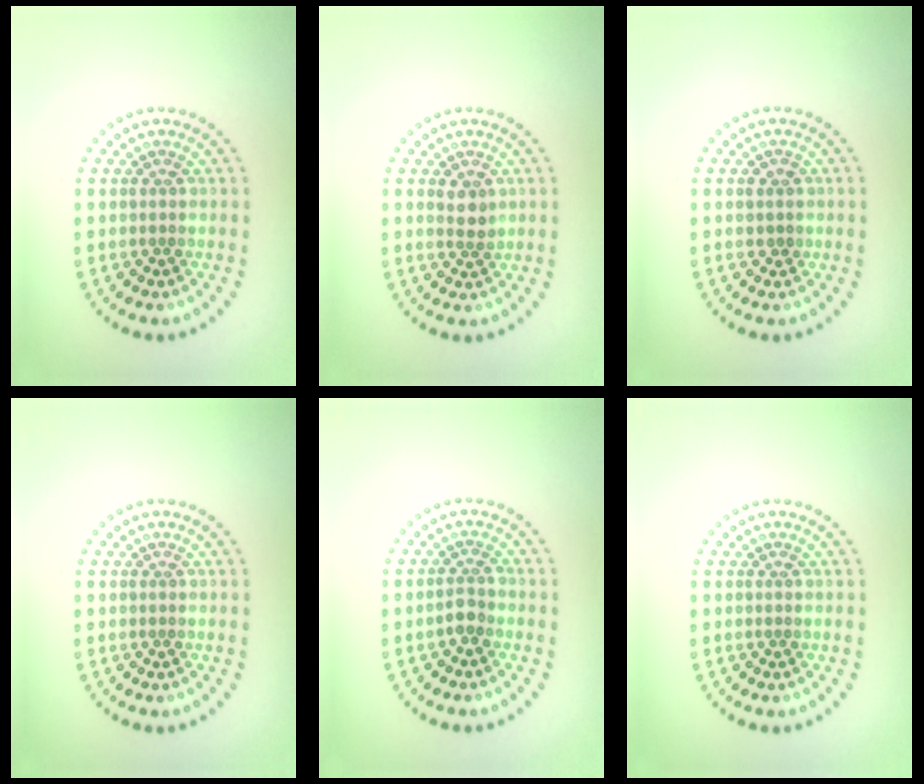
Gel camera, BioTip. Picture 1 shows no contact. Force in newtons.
{"total": 1.6, "press": 1.5, "slide": 0.6}
{"total": 0.8, "press": 0.7, "slide": 0.4}
{"total": 0.0}
{"total": 1.5, "press": 1.2, "slide": 0.9}
{"total": 0.0}